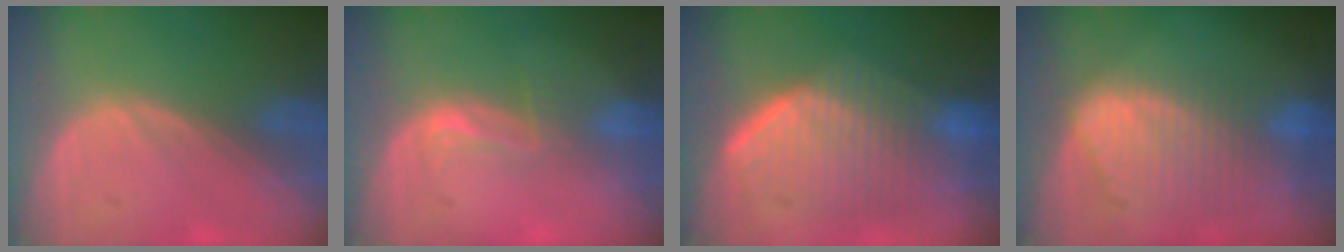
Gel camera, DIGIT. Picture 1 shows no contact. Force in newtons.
{"total": 2.7, "press": 2.3, "slide": 1.5}
{"total": 9.3, "press": 9.0, "slide": 2.5}
{"total": 9.6, "press": 8.3, "slide": 4.8}